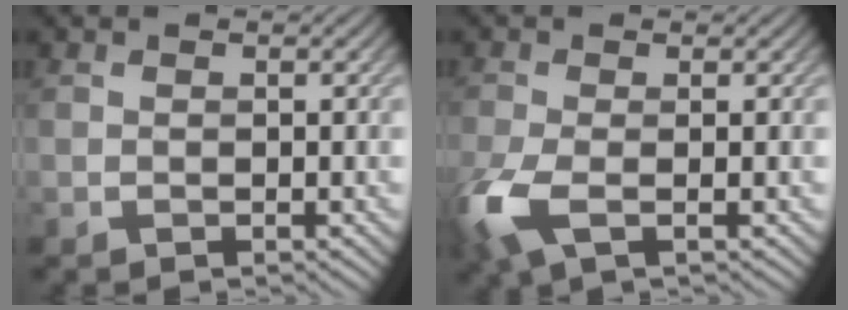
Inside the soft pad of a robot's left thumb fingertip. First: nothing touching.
{"total": 5.6, "force": [-2.0, 2.4, 4.6], "torque": [-0.126, -0.014, -0.045]}